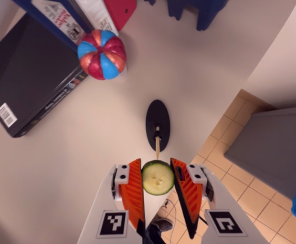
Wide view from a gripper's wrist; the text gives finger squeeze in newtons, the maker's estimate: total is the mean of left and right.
{"total": 8.1, "left": 8.0, "right": 8.3}